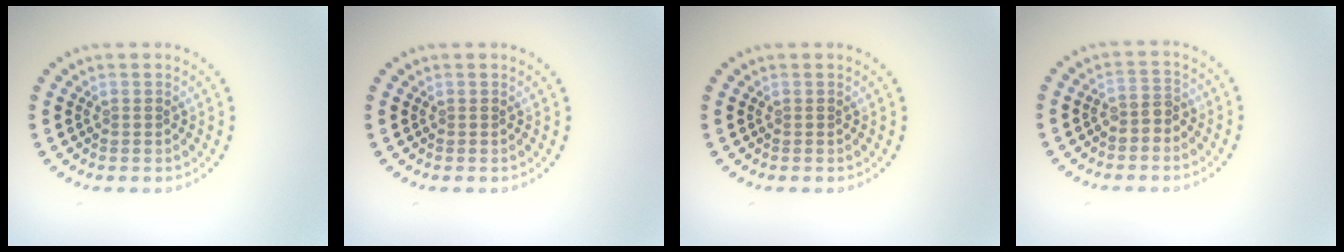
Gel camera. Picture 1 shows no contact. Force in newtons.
{"total": 0.0}
{"total": 0.0}
{"total": 1.8, "press": 1.6, "slide": 0.8}